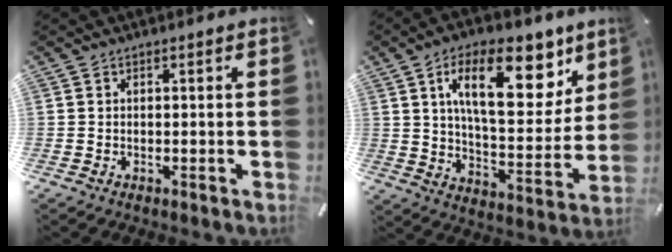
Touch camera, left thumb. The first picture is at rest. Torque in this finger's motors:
{"motor_torque": [2.45, 2.56, 2.20, -0.57, 0.54]}